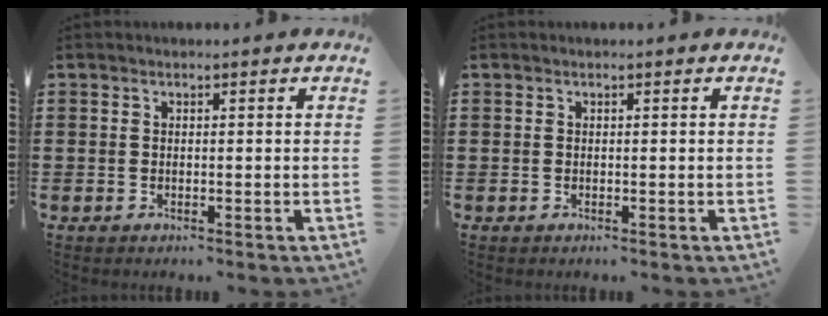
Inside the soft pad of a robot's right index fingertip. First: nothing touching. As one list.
[{"total": 0.0}]